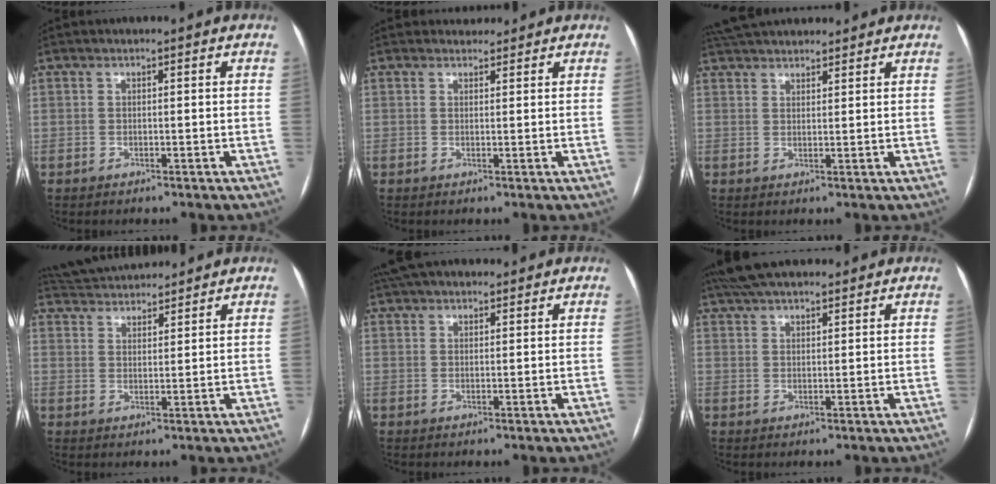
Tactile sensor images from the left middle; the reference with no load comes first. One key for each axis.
{"total": 1.8, "fx": 1.6, "fy": 0.7, "fz": -0.2, "tx": 0.003, "ty": 0.007, "tz": 0.023}
{"total": 11.5, "fx": 10.4, "fy": 3.0, "fz": 3.7, "tx": -0.058, "ty": 0.048, "tz": 0.165}
{"total": 10.1, "fx": 9.6, "fy": 1.8, "fz": 2.6, "tx": -0.052, "ty": 0.030, "tz": 0.154}
{"total": 9.1, "fx": 7.8, "fy": 2.9, "fz": 3.5, "tx": -0.049, "ty": 0.044, "tz": 0.122}
{"total": 11.6, "fx": 9.8, "fy": 3.1, "fz": 5.2, "tx": -0.084, "ty": 0.049, "tz": 0.155}